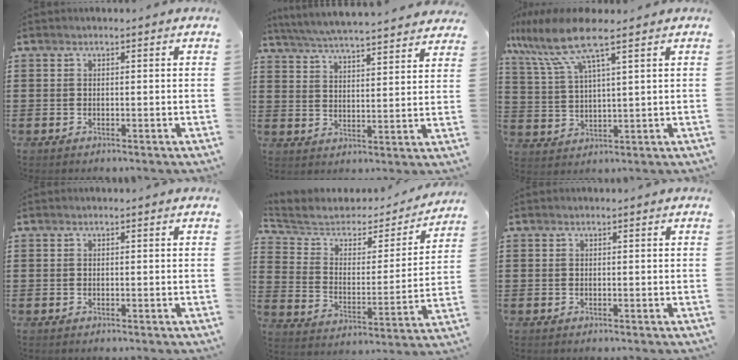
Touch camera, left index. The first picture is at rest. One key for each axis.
{"total": 5.5, "fx": 5.3, "fy": -0.6, "fz": 1.3, "tx": -0.048, "ty": -0.036, "tz": 0.090}
{"total": 9.7, "fx": 6.7, "fy": 1.3, "fz": 6.9, "tx": -0.161, "ty": -0.019, "tz": 0.116}
{"total": 0.0}
{"total": 4.7, "fx": 3.7, "fy": 2.5, "fz": 1.5, "tx": -0.058, "ty": -0.024, "tz": 0.057}
{"total": 0.0}